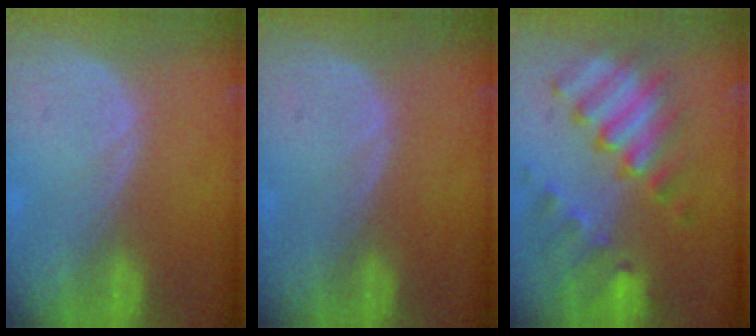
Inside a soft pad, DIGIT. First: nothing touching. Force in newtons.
{"total": 0.0}
{"total": 10.2, "press": 8.9, "slide": 5.0}